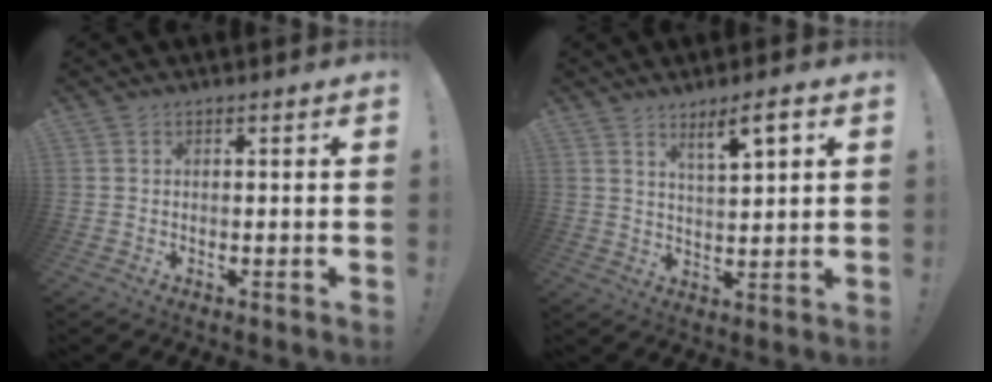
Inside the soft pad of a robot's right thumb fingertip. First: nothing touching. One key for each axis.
{"total": 6.7, "fx": 4.1, "fy": 0.9, "fz": 5.3, "tx": -0.076, "ty": -0.025, "tz": 0.062}